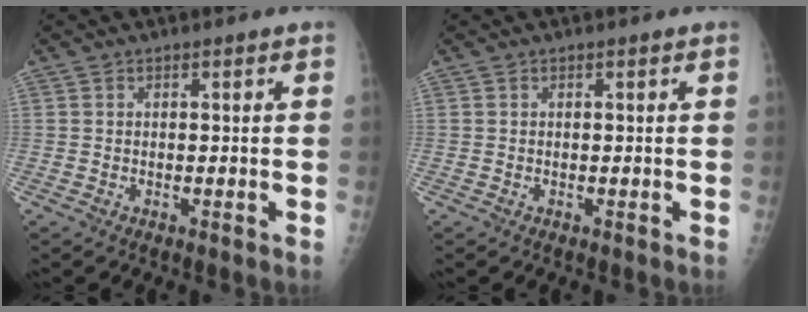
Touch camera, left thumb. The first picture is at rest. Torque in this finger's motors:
{"motor_torque": [0.02, 0.02, -0.08, -0.08, 0.00]}